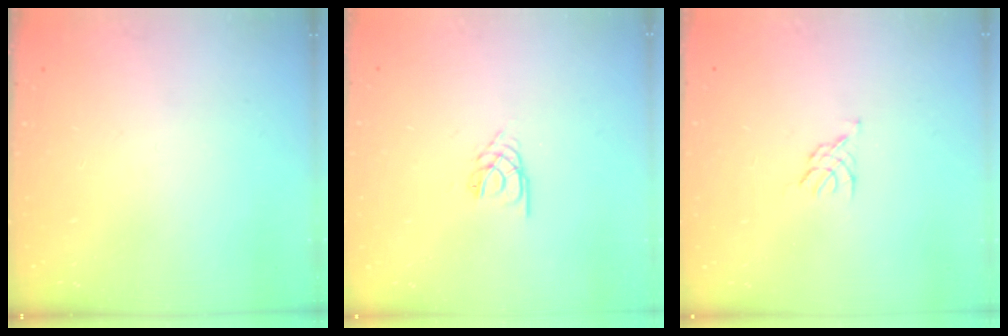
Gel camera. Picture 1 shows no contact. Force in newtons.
{"total": 2.2, "press": 2.1, "slide": 0.4}
{"total": 0.8, "press": 0.7, "slide": 0.3}